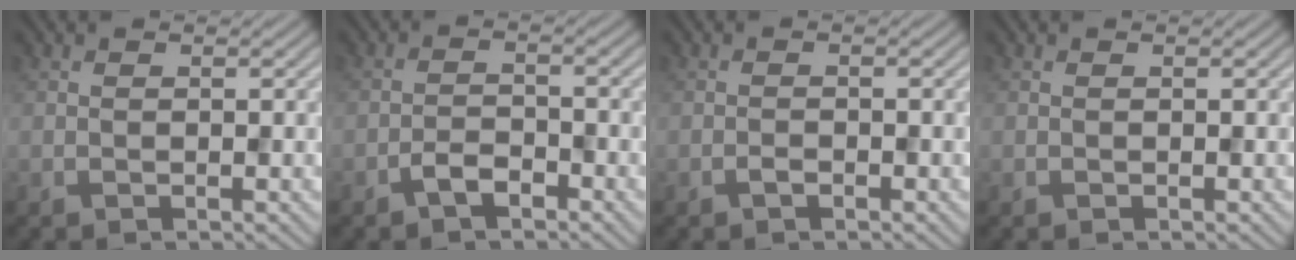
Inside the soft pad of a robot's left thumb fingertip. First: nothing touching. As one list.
[{"total": 2.7, "force": [-1.9, 1.2, 1.5], "torque": [-0.027, 0.004, -0.041]}, {"total": 1.0, "force": [-0.7, 0.4, 0.6], "torque": [-0.010, 0.002, -0.013]}, {"total": 0.0}]